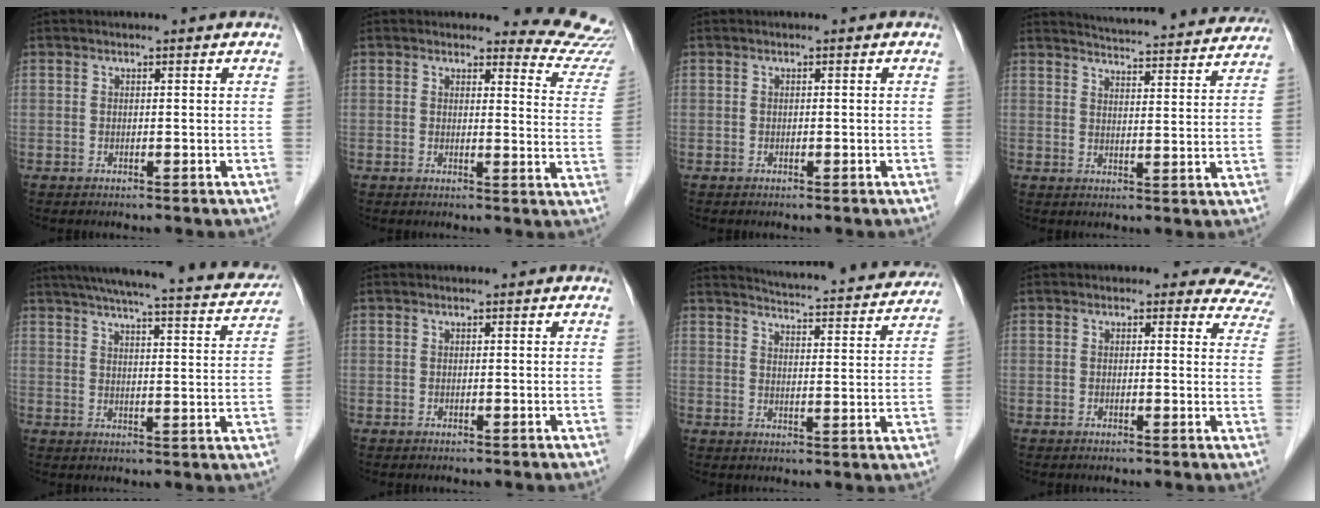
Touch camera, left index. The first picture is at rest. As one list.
[{"total": 9.4, "force": [9.2, 1.8, -0.3], "torque": [0.041, -0.077, 0.062]}, {"total": 0.0}, {"total": 20.5, "force": [19.7, 1.7, 5.6], "torque": [-0.077, -0.029, 0.238]}, {"total": 24.3, "force": [21.7, 2.6, 10.5], "torque": [-0.161, -0.016, 0.267]}, {"total": 0.0}, {"total": 19.7, "force": [18.7, 1.8, 5.8], "torque": [-0.081, -0.036, 0.225]}, {"total": 7.9, "force": [6.6, 4.3, 0.8], "torque": [0.040, -0.006, 0.028]}]